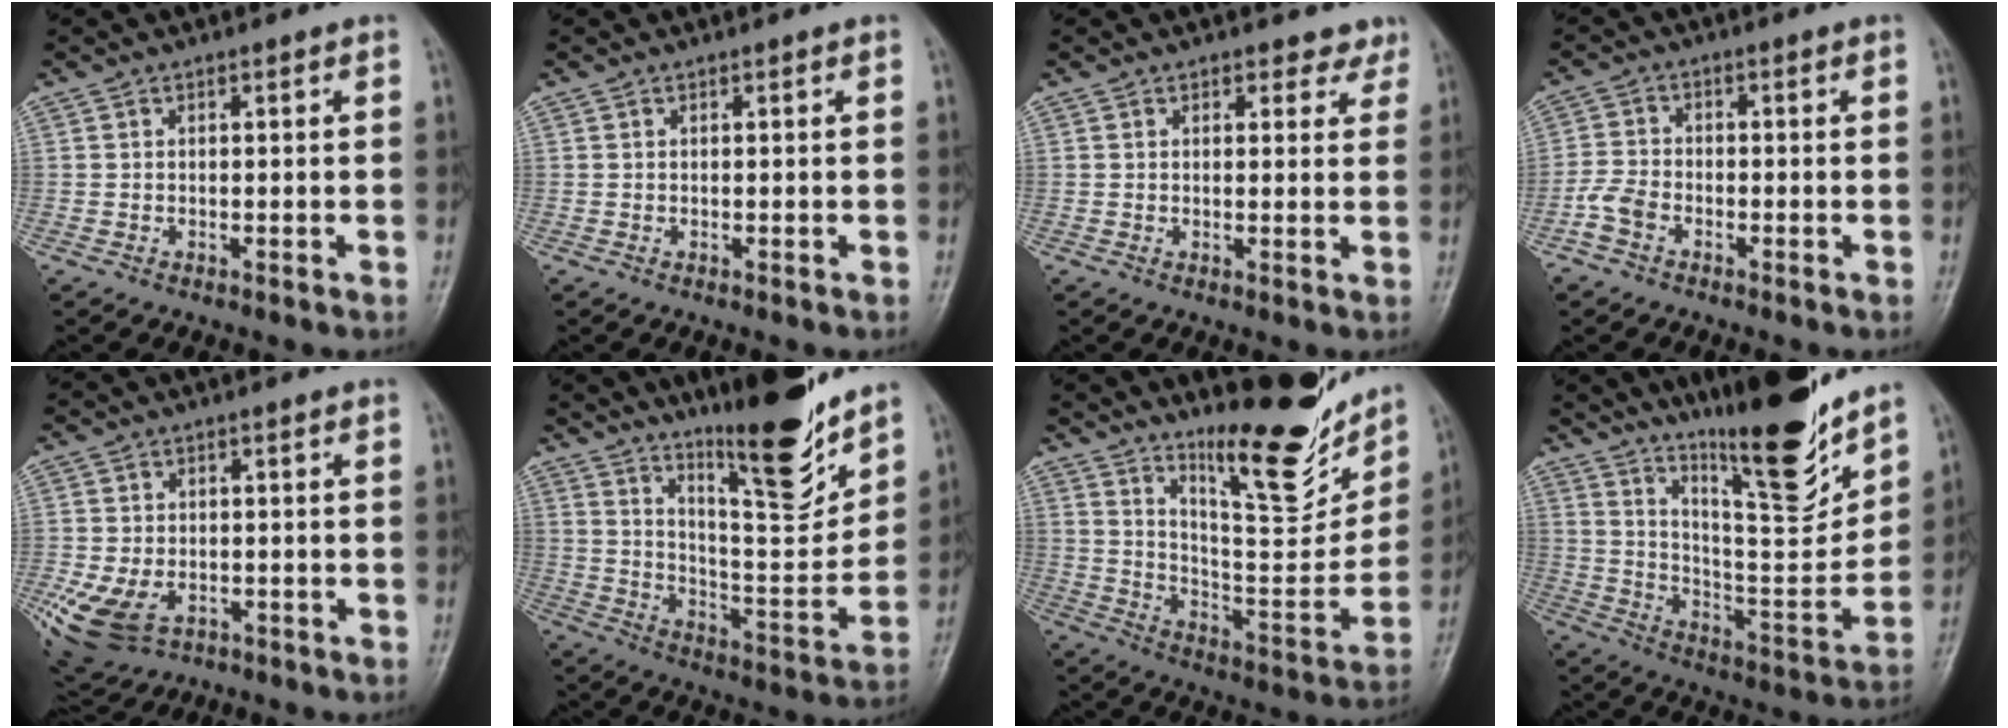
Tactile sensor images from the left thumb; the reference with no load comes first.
{"total": 0.0}
{"total": 3.3, "force": [2.6, 2.0, 0.6], "torque": [0.022, -0.014, 0.021]}
{"total": 4.3, "force": [-2.3, 2.8, 2.3], "torque": [-0.046, 0.010, -0.052]}
{"total": 11.2, "force": [-4.0, 7.7, 7.1], "torque": [-0.158, 0.000, -0.058]}
{"total": 16.9, "force": [12.7, 3.0, 10.8], "torque": [-0.137, -0.094, 0.214]}
{"total": 18.8, "force": [14.1, 4.9, 11.4], "torque": [-0.128, -0.107, 0.233]}
{"total": 19.5, "force": [14.8, 3.0, 12.3], "torque": [-0.157, -0.101, 0.251]}